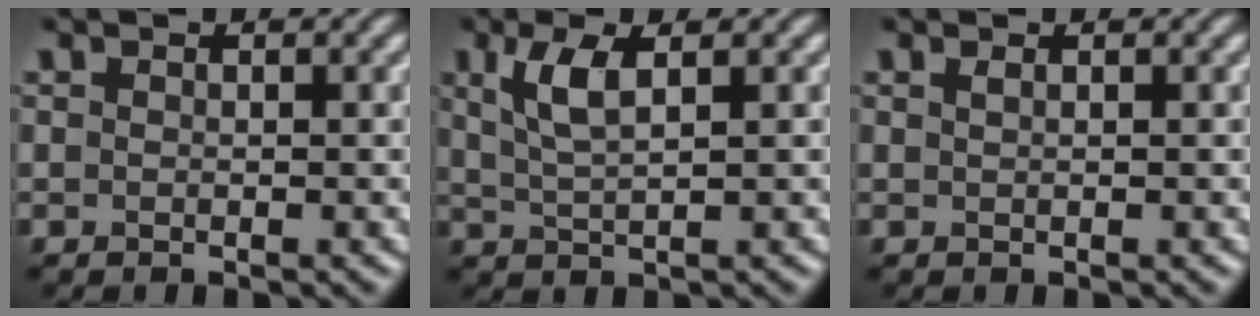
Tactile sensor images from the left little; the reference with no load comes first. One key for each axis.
{"total": 3.3, "fx": 1.3, "fy": 1.0, "fz": 2.9, "tx": -0.064, "ty": 0.001, "tz": 0.027}
{"total": 0.6, "fx": 0.3, "fy": 0.2, "fz": 0.4, "tx": -0.006, "ty": 0.002, "tz": 0.003}